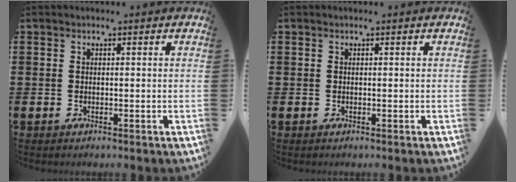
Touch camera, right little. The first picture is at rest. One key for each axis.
{"total": 0.0}